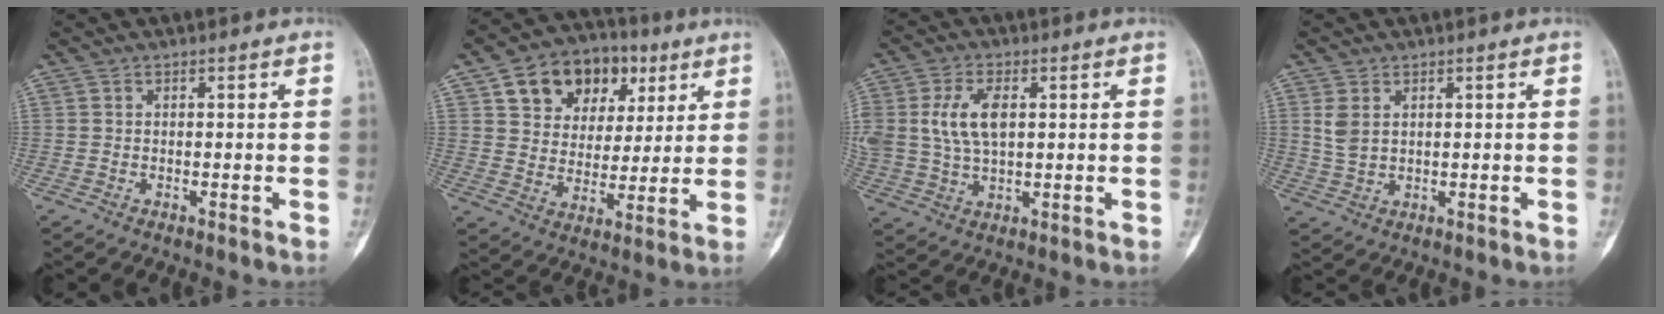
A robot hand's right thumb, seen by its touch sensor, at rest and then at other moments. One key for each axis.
{"total": 16.0, "fx": 7.2, "fy": 11.7, "fz": 8.2, "tx": -0.084, "ty": -0.005, "tz": 0.118}
{"total": 10.0, "fx": 1.9, "fy": 5.7, "fz": 8.0, "tx": -0.166, "ty": 0.004, "tz": 0.042}
{"total": 3.8, "fx": 1.4, "fy": 2.6, "fz": 2.5, "tx": -0.046, "ty": -0.003, "tz": 0.036}